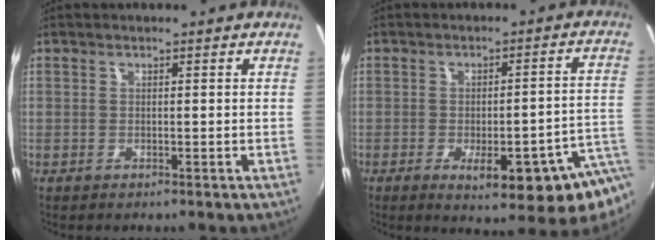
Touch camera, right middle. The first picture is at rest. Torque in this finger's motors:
{"motor_torque": [1.10, -1.04, 0.31, 0.07]}